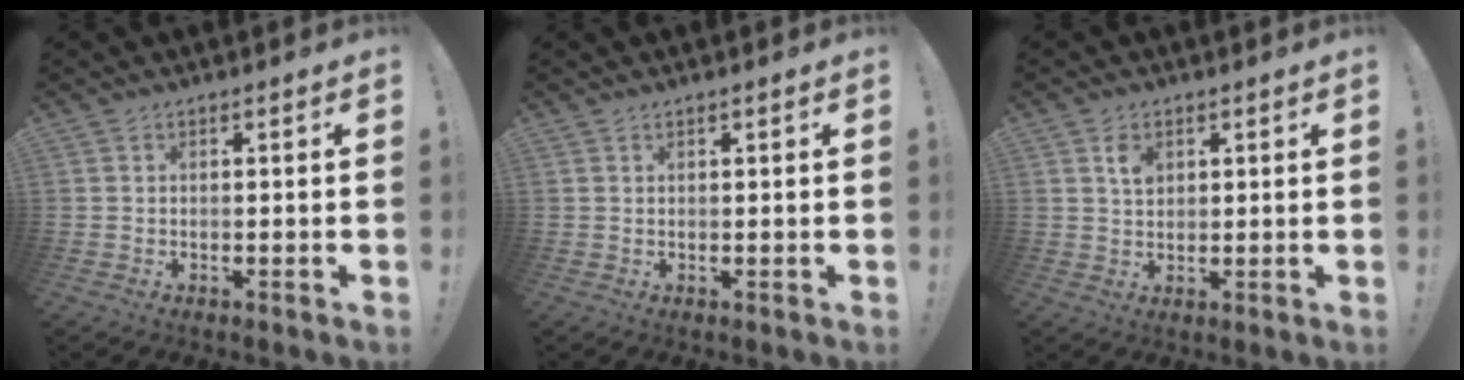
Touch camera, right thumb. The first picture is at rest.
{"total": 0.5, "force": [0.5, 0.0, 0.3], "torque": [0.000, -0.001, 0.007]}
{"total": 4.1, "force": [2.0, 2.7, 2.3], "torque": [-0.020, -0.011, 0.031]}